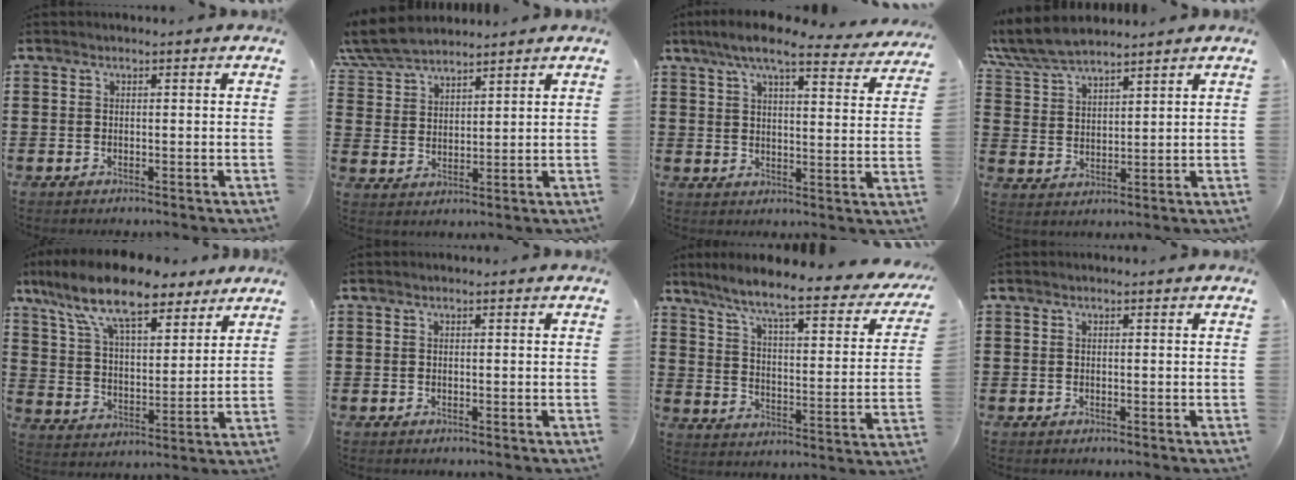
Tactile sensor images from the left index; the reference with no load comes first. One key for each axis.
{"total": 6.4, "fx": 6.0, "fy": 1.4, "fz": 1.8, "tx": -0.058, "ty": -0.014, "tz": 0.112}
{"total": 8.6, "fx": 7.1, "fy": 0.9, "fz": 4.8, "tx": -0.107, "ty": -0.024, "tz": 0.123}
{"total": 6.8, "fx": 6.2, "fy": 1.4, "fz": 2.2, "tx": -0.066, "ty": -0.015, "tz": 0.116}
{"total": 13.0, "fx": 10.0, "fy": 3.4, "fz": 7.5, "tx": -0.178, "ty": -0.026, "tz": 0.180}
{"total": 0.0}
{"total": 7.3, "fx": 6.0, "fy": -0.3, "fz": 4.3, "tx": -0.100, "ty": -0.050, "tz": 0.089}
{"total": 0.0}